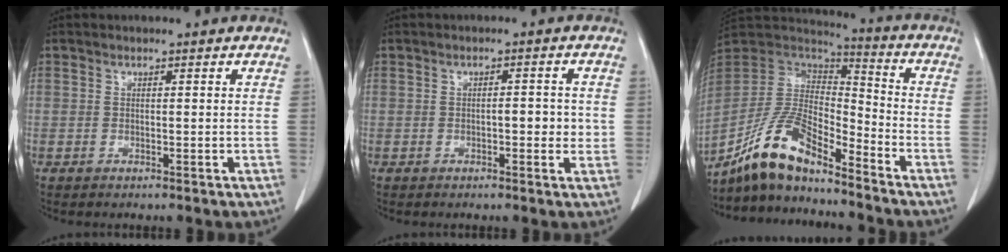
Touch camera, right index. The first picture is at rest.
{"total": 3.1, "force": [-0.3, 1.2, 2.8], "torque": [-0.037, 0.003, -0.004]}
{"total": 13.7, "force": [-10.9, 3.1, 7.7], "torque": [-0.158, 0.013, -0.206]}